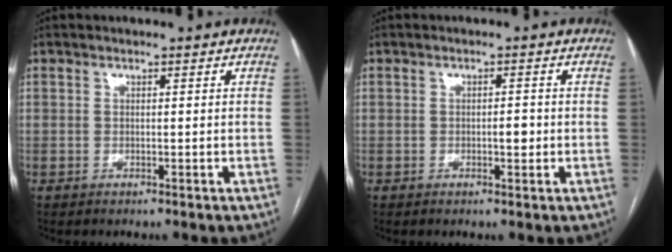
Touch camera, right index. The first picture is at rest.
{"total": 1.9, "force": [-0.3, 0.6, 1.8], "torque": [-0.027, 0.001, -0.005]}